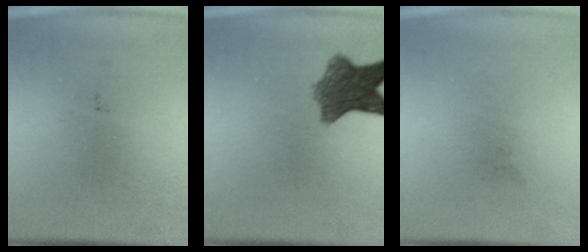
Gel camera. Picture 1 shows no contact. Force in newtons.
{"total": 7.9}
{"total": 0.0}